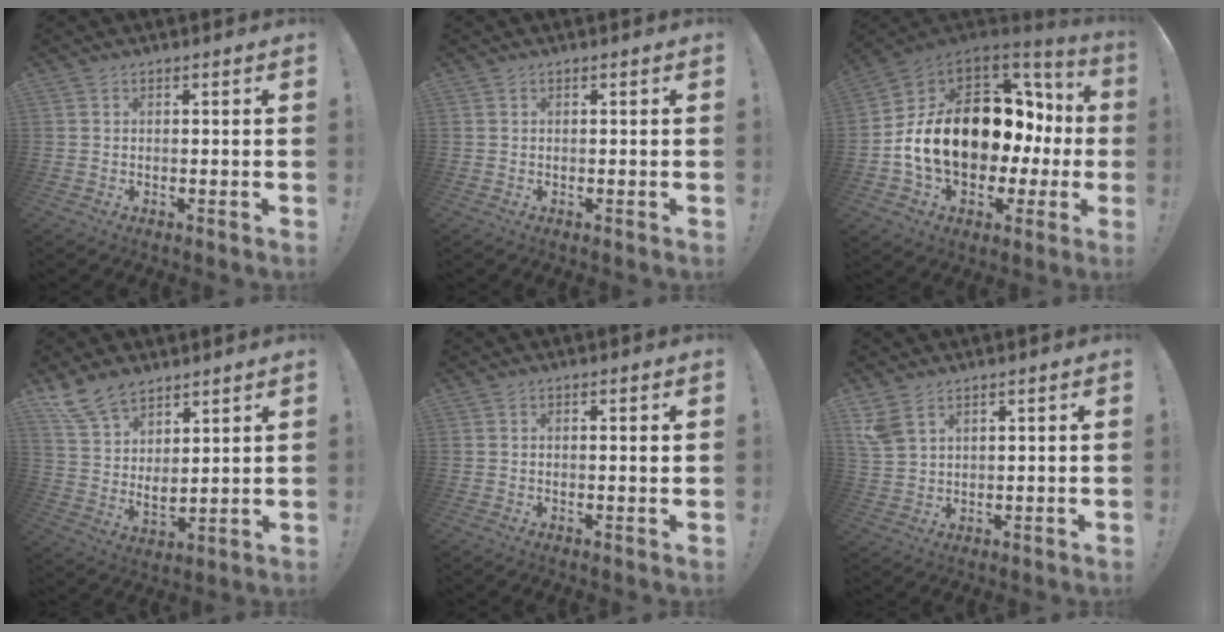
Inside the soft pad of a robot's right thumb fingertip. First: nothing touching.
{"total": 0.0}
{"total": 21.8, "force": [1.0, 14.6, 16.2], "torque": [-0.277, -0.005, 0.050]}
{"total": 11.2, "force": [9.2, 5.0, 3.9], "torque": [-0.096, -0.056, 0.182]}
{"total": 1.0, "force": [0.6, -0.3, 0.8], "torque": [-0.002, -0.006, 0.006]}
{"total": 5.7, "force": [3.5, 3.1, 3.2], "torque": [-0.065, -0.006, 0.073]}